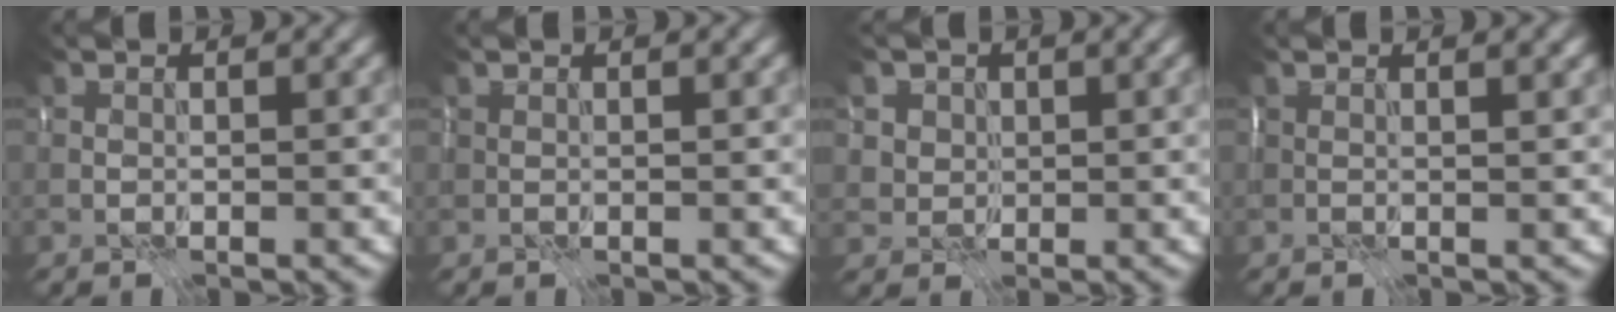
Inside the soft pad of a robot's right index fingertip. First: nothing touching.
{"total": 0.6, "force": [0.5, -0.2, 0.2], "torque": [-0.003, -0.001, 0.007]}
{"total": 3.2, "force": [1.5, 2.6, 1.1], "torque": [-0.028, -0.003, 0.031]}
{"total": 1.7, "force": [1.0, 0.3, 1.4], "torque": [-0.012, -0.002, 0.008]}